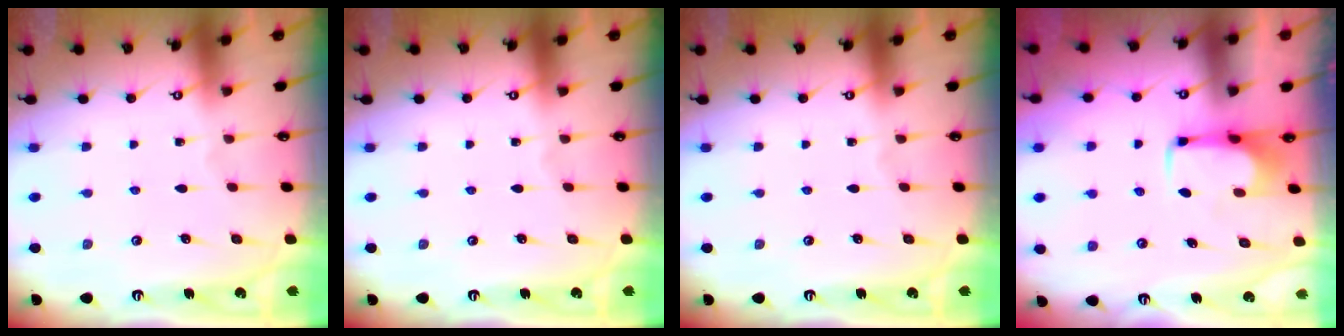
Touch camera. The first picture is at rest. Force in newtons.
{"total": 0.0}
{"total": 0.0}
{"total": 2.1, "press": 2.0, "slide": 0.4}